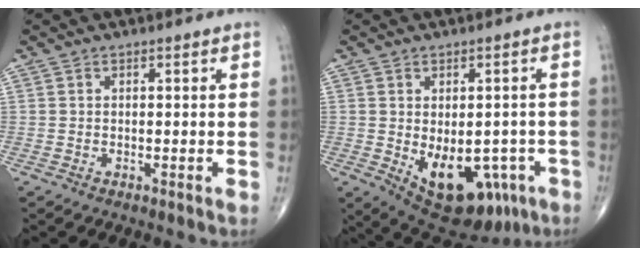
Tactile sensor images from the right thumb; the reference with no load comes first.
{"total": 15.2, "force": [-4.8, 9.0, 11.2], "torque": [-0.133, 0.006, -0.045]}